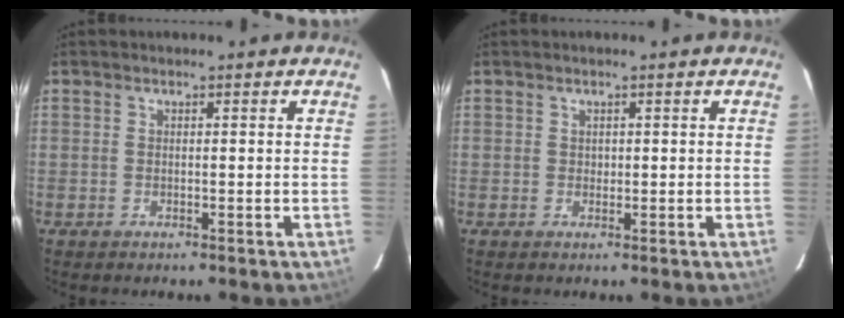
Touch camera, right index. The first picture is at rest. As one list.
[{"total": 0.7, "force": [0.2, 0.6, 0.1], "torque": [0.002, 0.003, 0.003]}]